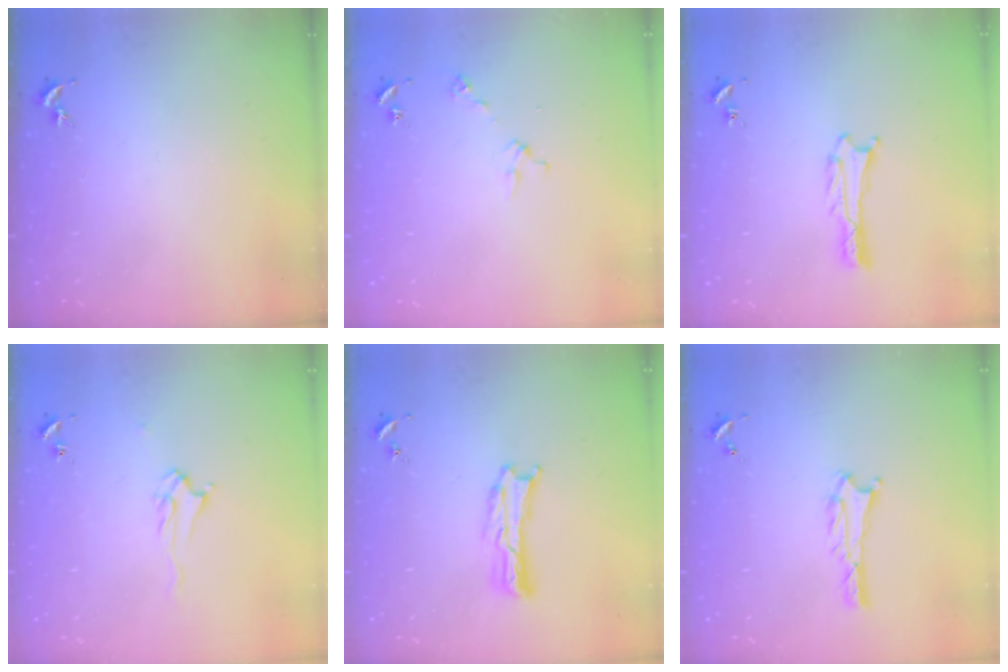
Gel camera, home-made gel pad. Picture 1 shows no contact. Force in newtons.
{"total": 2.9, "press": 2.9, "slide": 0.2}
{"total": 0.6, "press": 0.6, "slide": 0.1}
{"total": 2.5, "press": 2.4, "slide": 0.4}
{"total": 0.8, "press": 0.8, "slide": 0.2}
{"total": 0.7, "press": 0.7, "slide": 0.1}